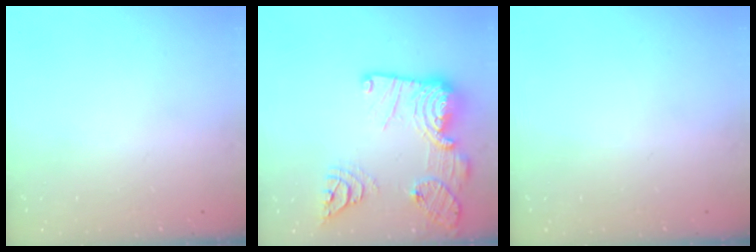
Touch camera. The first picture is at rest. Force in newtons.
{"total": 22.9, "press": 22.8, "slide": 2.3}
{"total": 0.0}